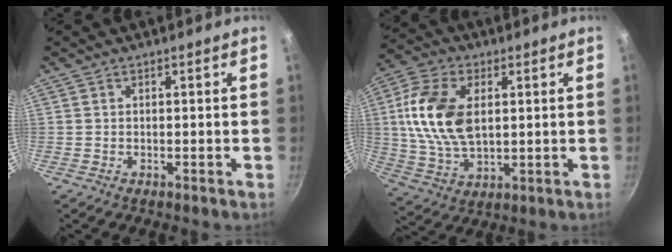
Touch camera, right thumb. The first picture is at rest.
{"total": 15.6, "force": [2.7, 9.4, 12.2], "torque": [-0.224, -0.003, 0.051]}